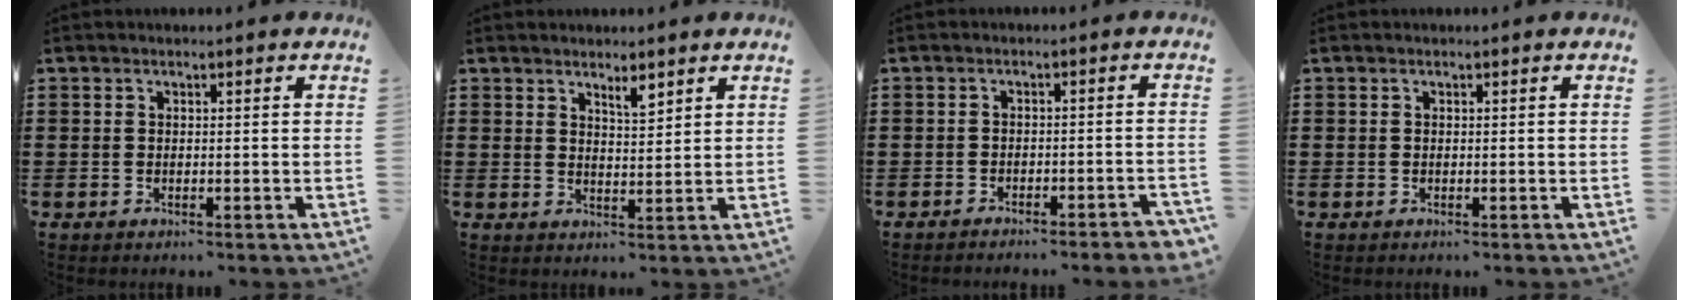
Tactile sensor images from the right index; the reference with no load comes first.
{"total": 2.9, "force": [2.4, 0.6, 1.5], "torque": [-0.025, 0.001, 0.041]}
{"total": 2.1, "force": [-2.1, -0.1, 0.5], "torque": [-0.010, 0.001, -0.042]}
{"total": 0.0}